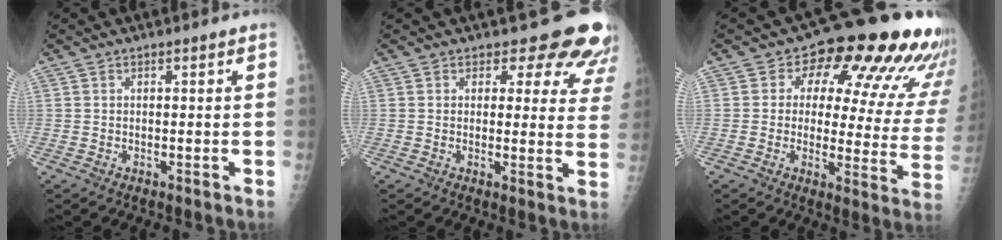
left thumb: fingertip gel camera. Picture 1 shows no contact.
{"total": 11.5, "force": [10.1, 5.1, 2.4], "torque": [0.034, -0.061, 0.083]}
{"total": 21.0, "force": [11.5, 9.4, 14.8], "torque": [-0.141, -0.040, 0.130]}